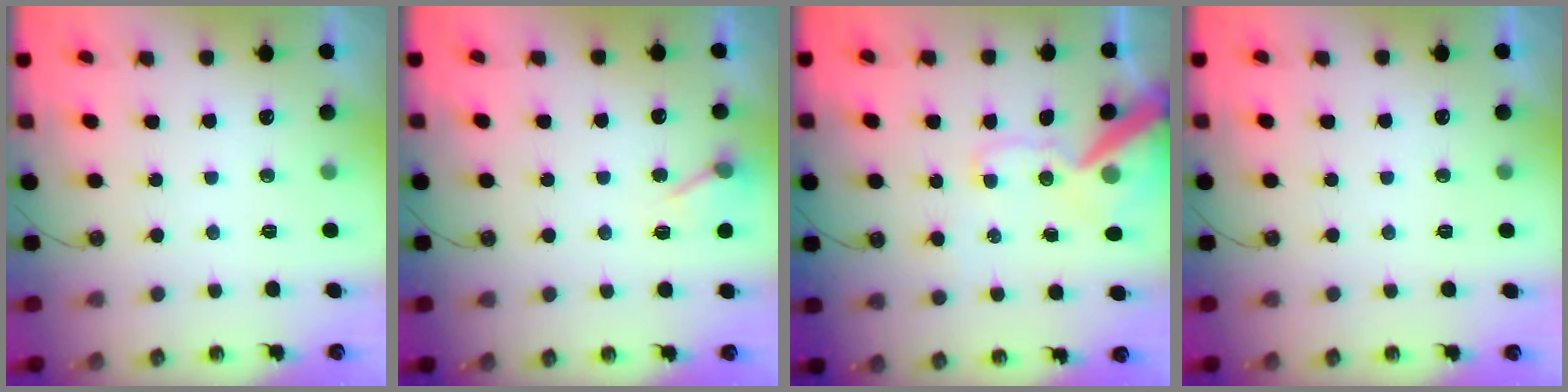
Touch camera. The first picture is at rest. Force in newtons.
{"total": 6.1, "press": 6.0, "slide": 0.9}
{"total": 14.5, "press": 14.3, "slide": 2.4}
{"total": 0.0}